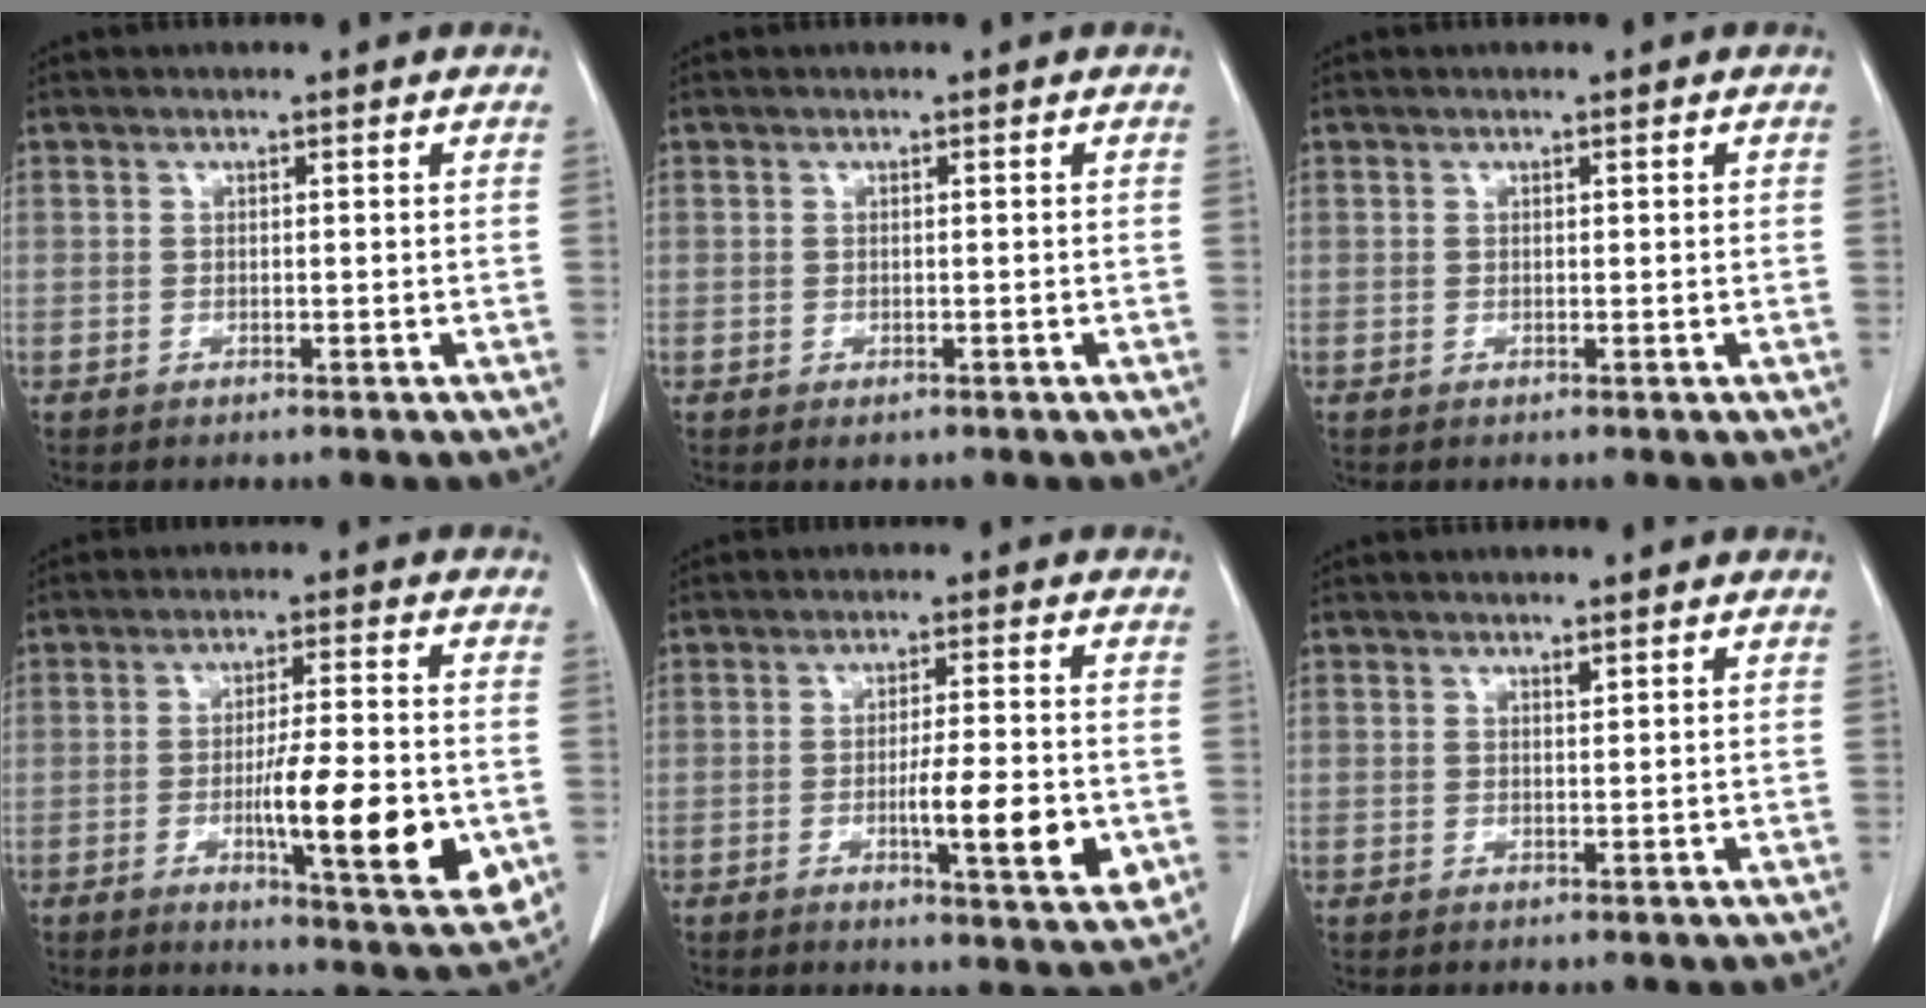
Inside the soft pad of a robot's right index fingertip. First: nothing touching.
{"total": 1.0, "force": [-0.6, 0.7, 0.5], "torque": [-0.007, 0.000, -0.003]}
{"total": 0.0}
{"total": 14.8, "force": [-3.4, 2.0, 14.3], "torque": [-0.208, -0.020, -0.047]}
{"total": 9.5, "force": [-2.4, 1.2, 9.1], "torque": [-0.132, -0.013, -0.036]}
{"total": 0.6, "force": [0.5, 0.1, 0.3], "torque": [-0.009, -0.005, 0.008]}